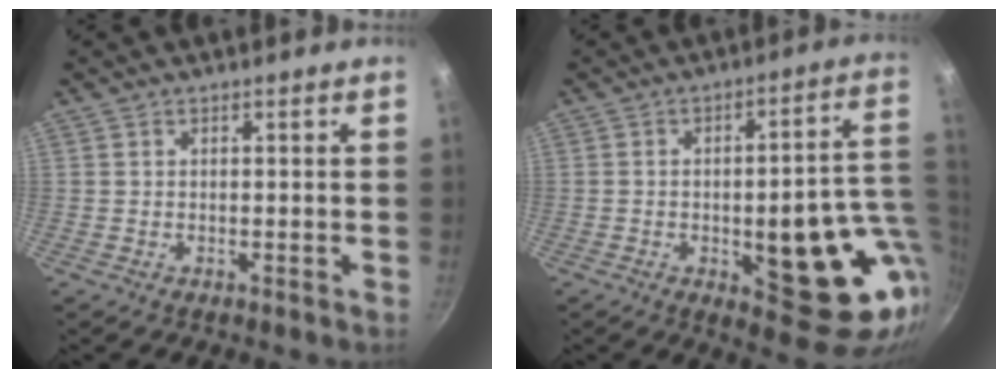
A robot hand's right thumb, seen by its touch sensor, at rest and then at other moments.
{"total": 22.8, "force": [-3.4, 9.4, 20.4], "torque": [-0.219, 0.010, -0.035]}